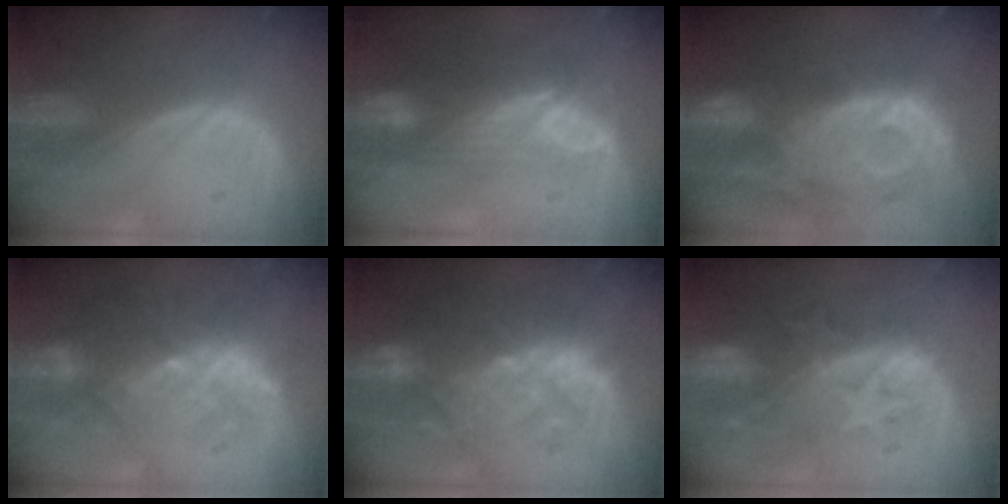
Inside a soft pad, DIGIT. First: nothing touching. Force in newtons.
{"total": 7.4, "press": 6.4, "slide": 3.7}
{"total": 12.0, "press": 10.7, "slide": 5.4}
{"total": 9.1, "press": 8.4, "slide": 3.5}
{"total": 10.3, "press": 9.8, "slide": 3.2}
{"total": 9.9, "press": 8.7, "slide": 4.7}